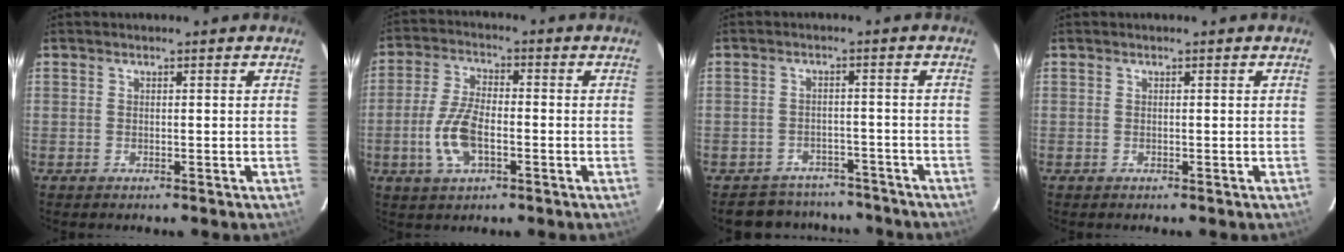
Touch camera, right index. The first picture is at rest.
{"total": 9.1, "force": [-2.7, 4.2, 7.6], "torque": [-0.164, 0.002, -0.050]}
{"total": 9.9, "force": [-8.6, 4.7, 1.5], "torque": [-0.041, 0.018, -0.108]}
{"total": 0.0}